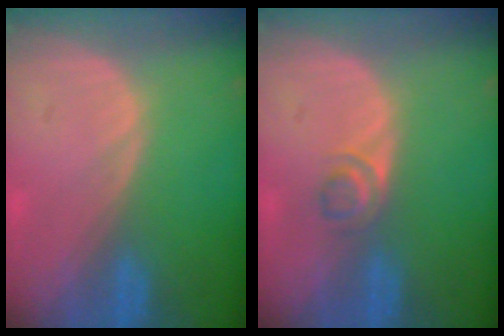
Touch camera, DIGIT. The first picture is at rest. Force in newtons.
{"total": 2.3, "press": 2.1, "slide": 1.0}